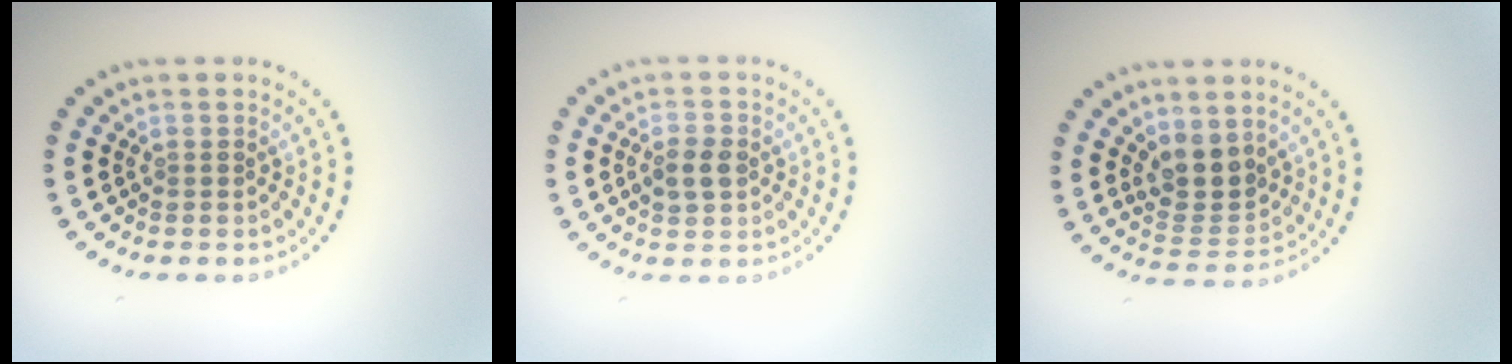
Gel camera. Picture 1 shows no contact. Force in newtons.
{"total": 2.2, "press": 2.2, "slide": 0.2}
{"total": 3.7, "press": 3.3, "slide": 1.7}